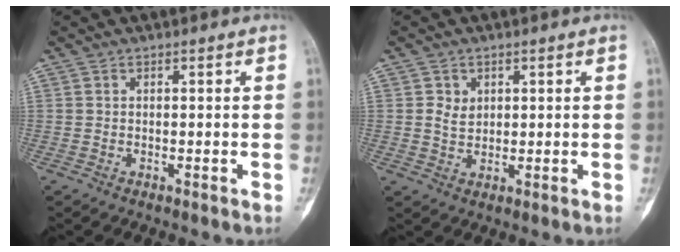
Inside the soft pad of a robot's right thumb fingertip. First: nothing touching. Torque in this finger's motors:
{"motor_torque": [0.39, 0.21, 0.23, -0.03, -0.05]}